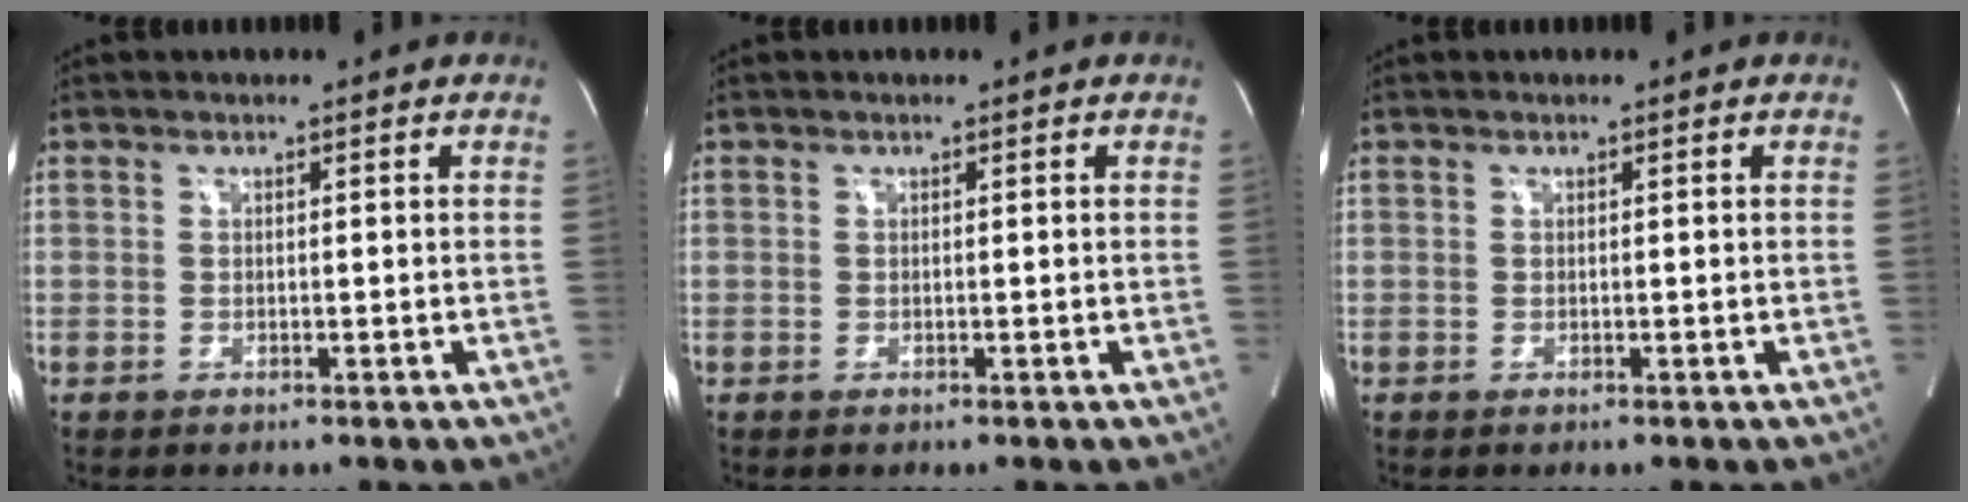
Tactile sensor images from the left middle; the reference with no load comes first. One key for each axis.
{"total": 0.0}
{"total": 0.0}